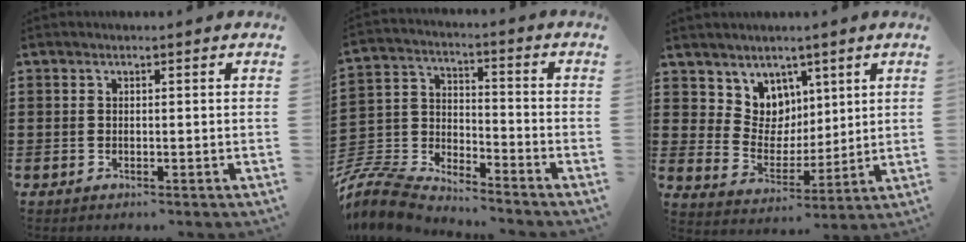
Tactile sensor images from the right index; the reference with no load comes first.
{"total": 7.6, "force": [-7.4, 1.3, 1.2], "torque": [-0.061, -0.010, -0.160]}
{"total": 6.7, "force": [4.2, 5.1, -0.2], "torque": [-0.042, -0.030, 0.082]}